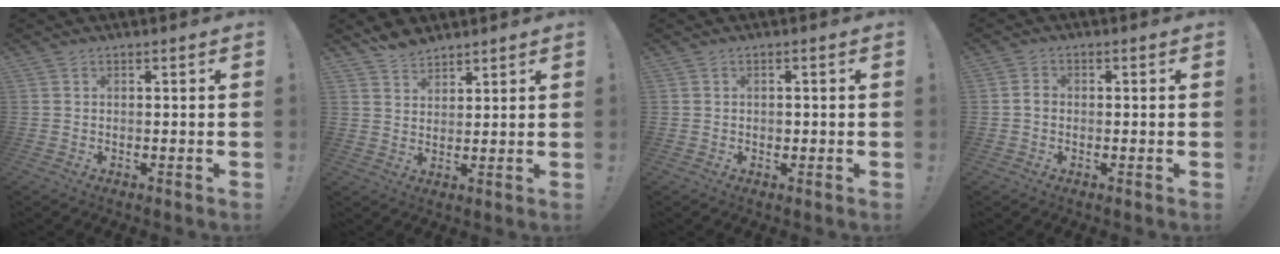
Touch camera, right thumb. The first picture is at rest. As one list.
[{"total": 5.5, "force": [4.8, 2.4, 1.2], "torque": [-0.025, -0.023, 0.093]}, {"total": 1.0, "force": [-0.1, 0.9, 0.3], "torque": [0.001, 0.001, -0.003]}, {"total": 1.5, "force": [-0.3, 1.3, 0.7], "torque": [-0.013, 0.006, -0.004]}]